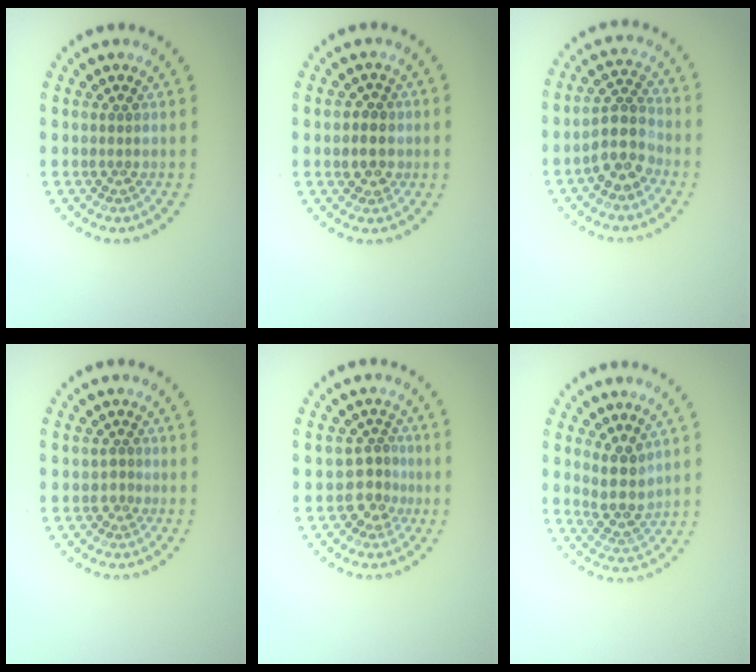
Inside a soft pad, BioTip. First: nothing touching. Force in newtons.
{"total": 2.6, "press": 2.5, "slide": 0.8}
{"total": 4.2, "press": 3.9, "slide": 1.6}
{"total": 0.6, "press": 0.3, "slide": 0.5}
{"total": 2.6, "press": 1.9, "slide": 1.7}
{"total": 3.0, "press": 2.6, "slide": 1.5}